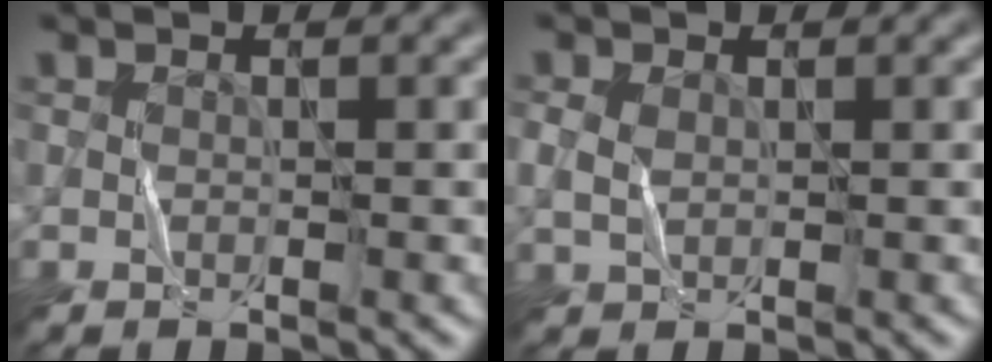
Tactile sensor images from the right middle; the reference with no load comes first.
{"total": 1.7, "force": [0.3, 1.2, 1.2], "torque": [-0.034, 0.002, 0.008]}